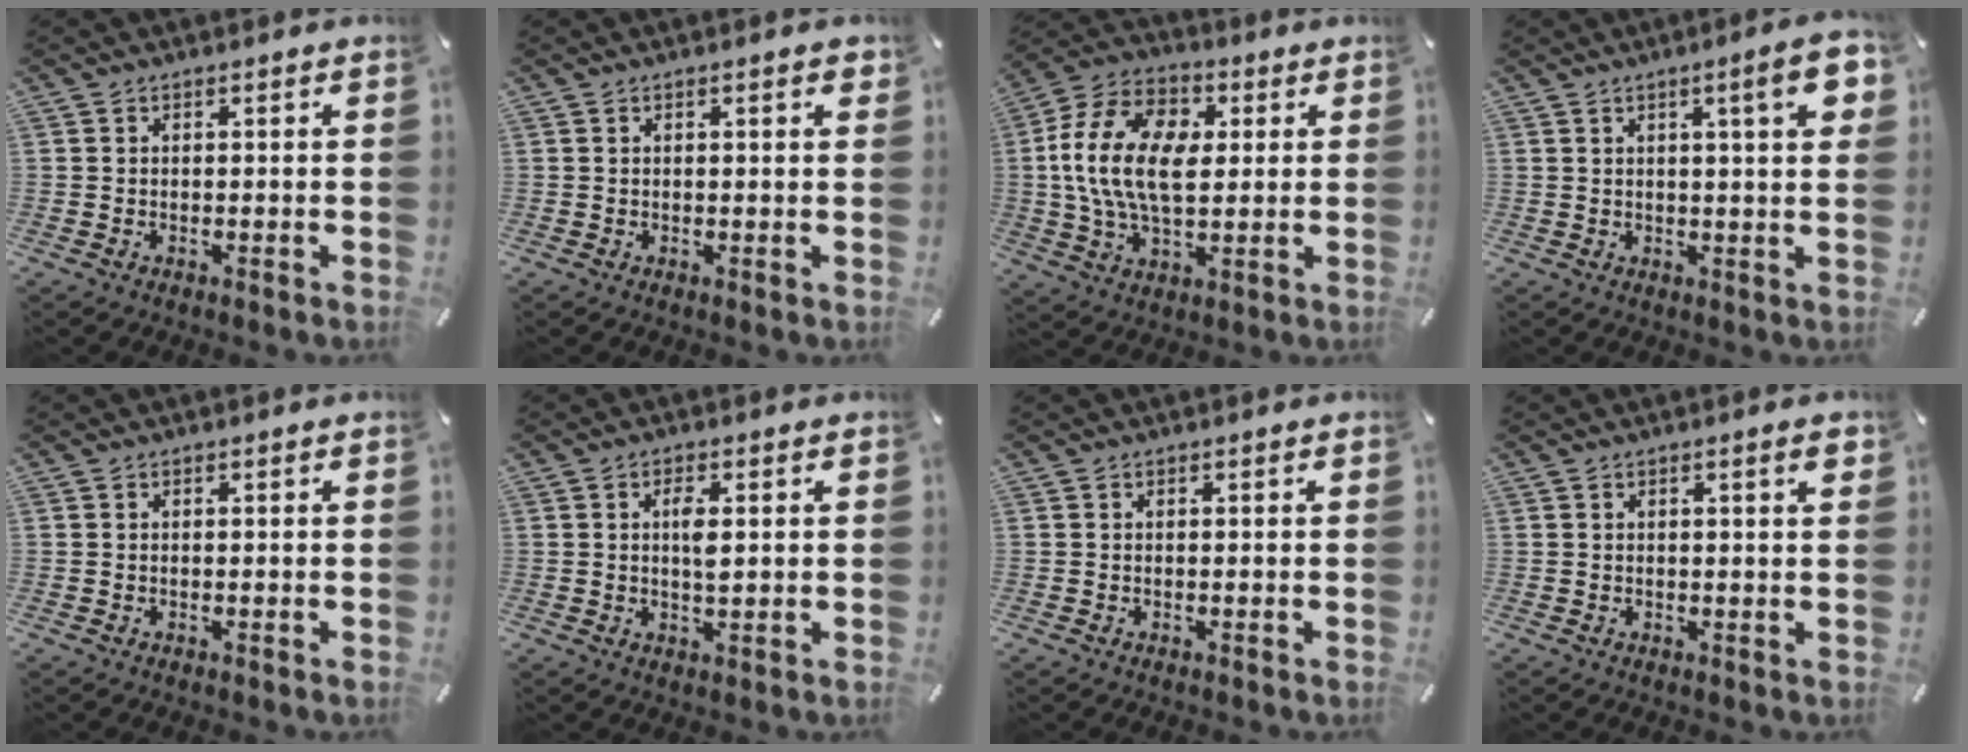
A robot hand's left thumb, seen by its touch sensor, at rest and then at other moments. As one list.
[{"total": 1.5, "force": [0.4, 0.3, 1.4], "torque": [-0.019, -0.001, 0.004]}, {"total": 17.6, "force": [1.5, 11.5, 13.2], "torque": [-0.286, 0.018, 0.028]}, {"total": 9.1, "force": [3.4, 1.4, 8.3], "torque": [-0.118, -0.007, 0.047]}, {"total": 0.0}, {"total": 3.4, "force": [0.4, 1.2, 3.1], "torque": [-0.055, 0.000, 0.003]}, {"total": 0.0}, {"total": 2.5, "force": [0.9, 0.4, 2.3], "torque": [-0.038, 0.000, 0.012]}]